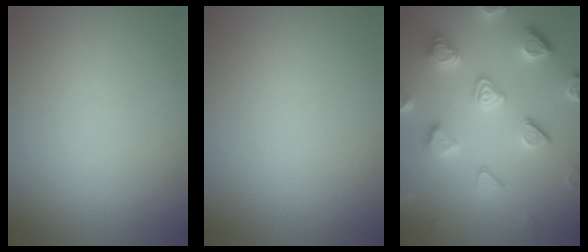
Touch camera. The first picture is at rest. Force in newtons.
{"total": 0.0}
{"total": 5.8, "press": 5.0, "slide": 3.0}